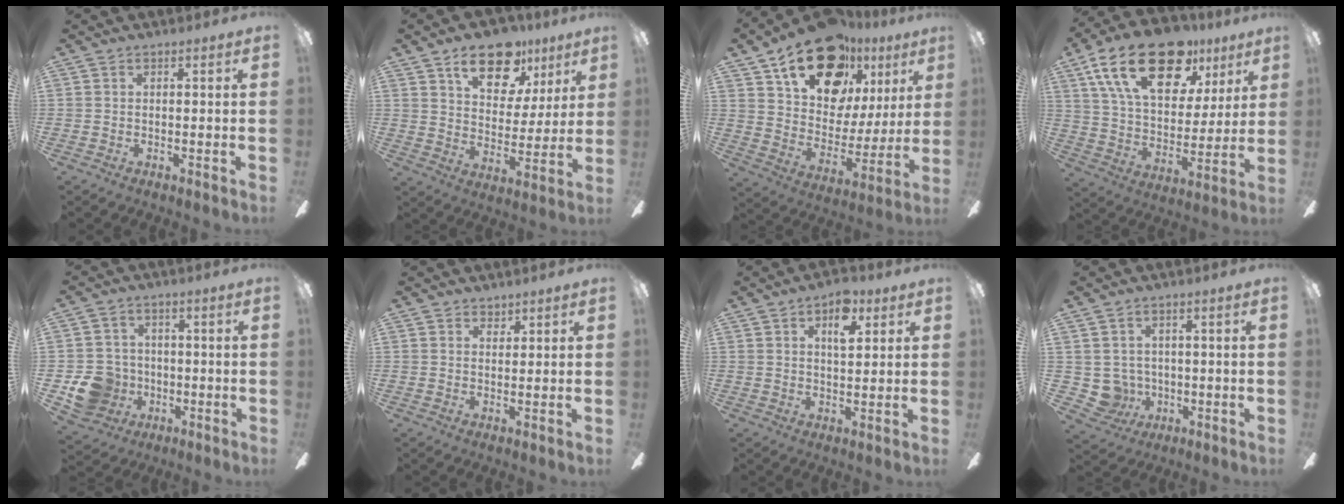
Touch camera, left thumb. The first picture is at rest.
{"total": 16.1, "force": [10.4, 8.7, 8.5], "torque": [-0.120, -0.047, 0.180]}
{"total": 22.9, "force": [14.5, 13.2, 11.8], "torque": [-0.189, -0.080, 0.258]}
{"total": 25.0, "force": [14.6, 12.6, 15.9], "torque": [-0.263, -0.064, 0.253]}
{"total": 9.8, "force": [-3.0, 8.8, 2.8], "torque": [-0.077, 0.031, -0.047]}
{"total": 1.9, "force": [1.7, 0.9, 0.0], "torque": [0.007, -0.006, 0.031]}
{"total": 7.8, "force": [4.0, 3.9, 5.5], "torque": [-0.067, -0.010, 0.062]}
{"total": 5.5, "force": [0.6, 5.4, 1.0], "torque": [-0.049, -0.008, 0.015]}